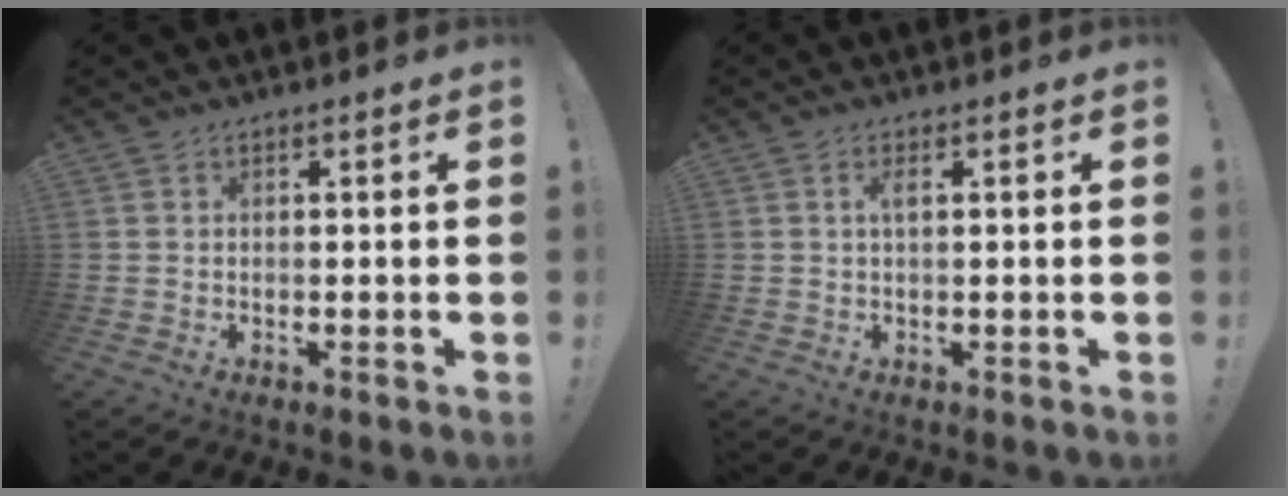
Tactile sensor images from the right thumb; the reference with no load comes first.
{"total": 1.8, "force": [0.4, 0.3, 1.7], "torque": [-0.036, 0.003, 0.006]}